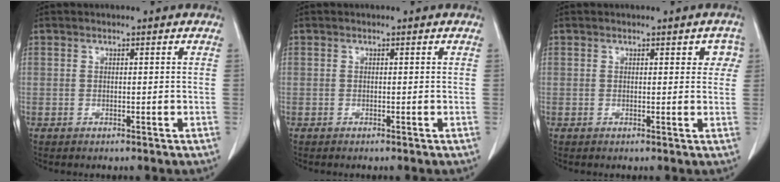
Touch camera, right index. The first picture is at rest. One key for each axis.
{"total": 0.0}
{"total": 2.8, "fx": 1.0, "fy": 1.6, "fz": 2.1, "tx": -0.009, "ty": 0.008, "tz": 0.006}